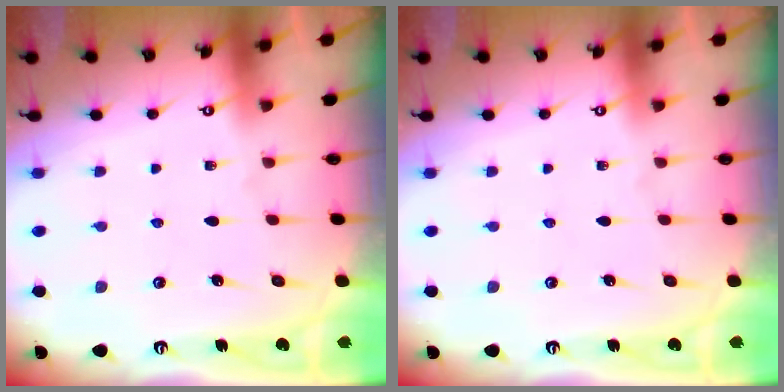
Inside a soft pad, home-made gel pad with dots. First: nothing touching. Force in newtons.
{"total": 0.0}